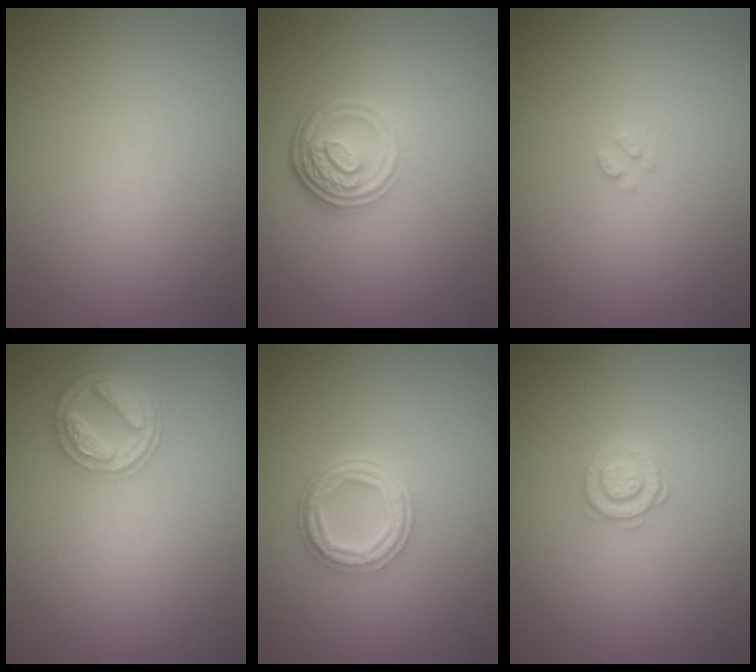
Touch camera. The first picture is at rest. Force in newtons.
{"total": 4.7, "press": 3.5, "slide": 3.2}
{"total": 0.7, "press": 0.6, "slide": 0.1}
{"total": 4.3, "press": 3.6, "slide": 2.3}
{"total": 4.1, "press": 3.3, "slide": 2.5}
{"total": 2.2, "press": 2.2, "slide": 0.3}